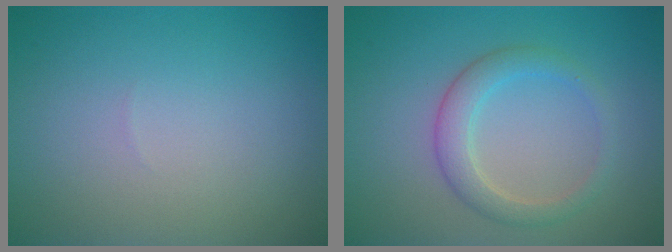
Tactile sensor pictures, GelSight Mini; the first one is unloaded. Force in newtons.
{"total": 2.8, "press": 2.8, "slide": 0.2}